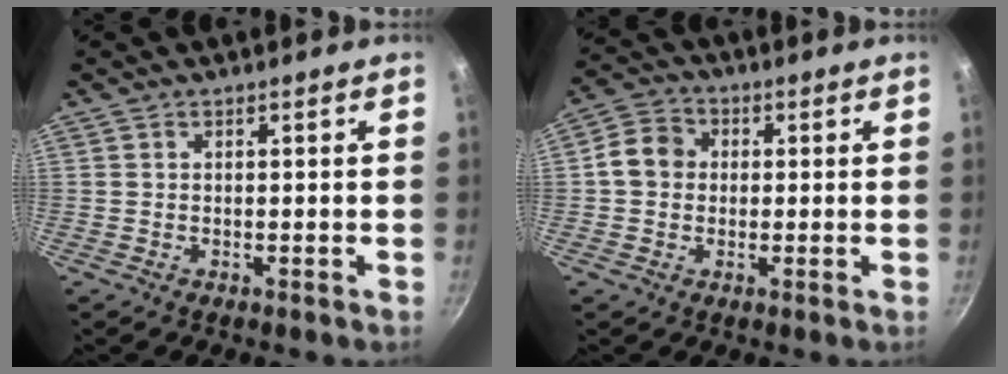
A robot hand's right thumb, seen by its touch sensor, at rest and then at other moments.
{"total": 6.4, "force": [0.3, 5.5, 3.2], "torque": [-0.033, 0.014, -0.012]}